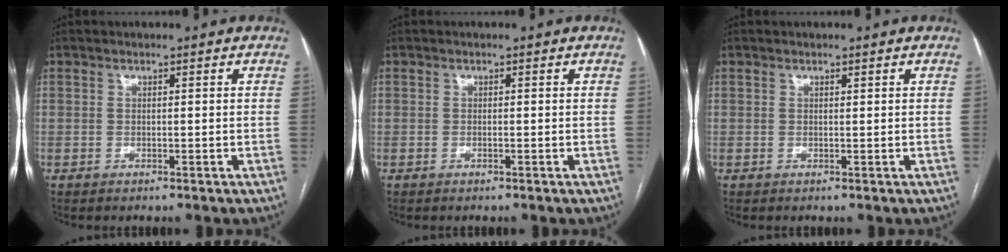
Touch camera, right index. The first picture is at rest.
{"total": 0.0}
{"total": 0.0}